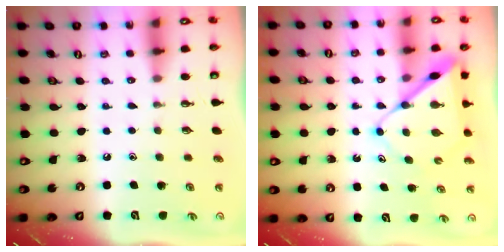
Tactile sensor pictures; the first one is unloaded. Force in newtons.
{"total": 9.0, "press": 9.0, "slide": 0.8}